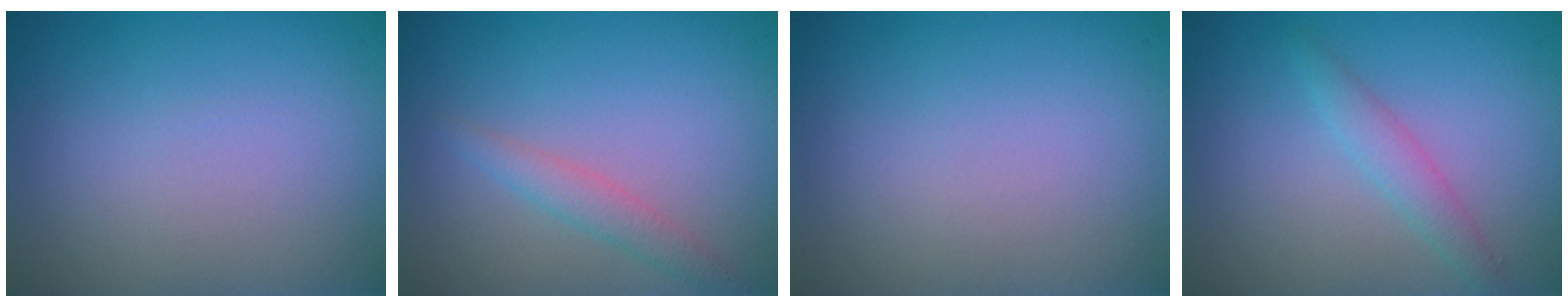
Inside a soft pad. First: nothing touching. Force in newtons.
{"total": 1.7, "press": 1.7, "slide": 0.0}
{"total": 0.0}
{"total": 1.7, "press": 1.7, "slide": 0.1}